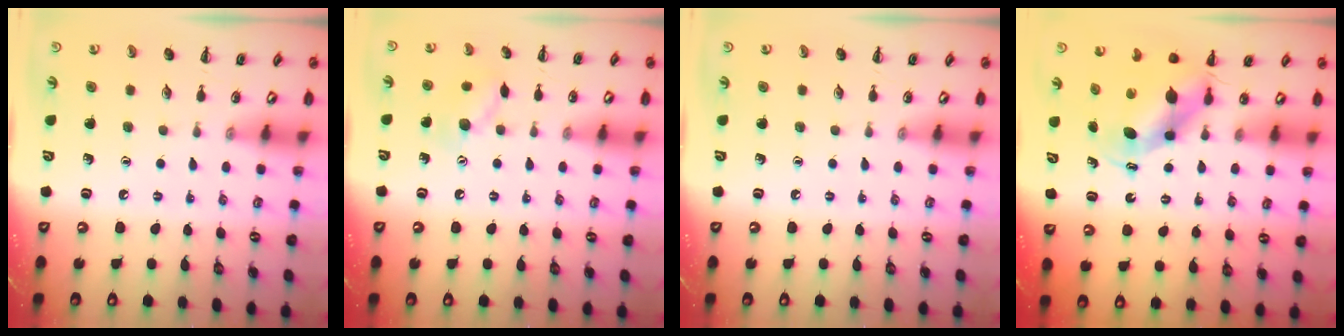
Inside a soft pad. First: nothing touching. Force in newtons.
{"total": 8.5, "press": 8.4, "slide": 0.3}
{"total": 0.0}
{"total": 5.5, "press": 5.3, "slide": 1.6}